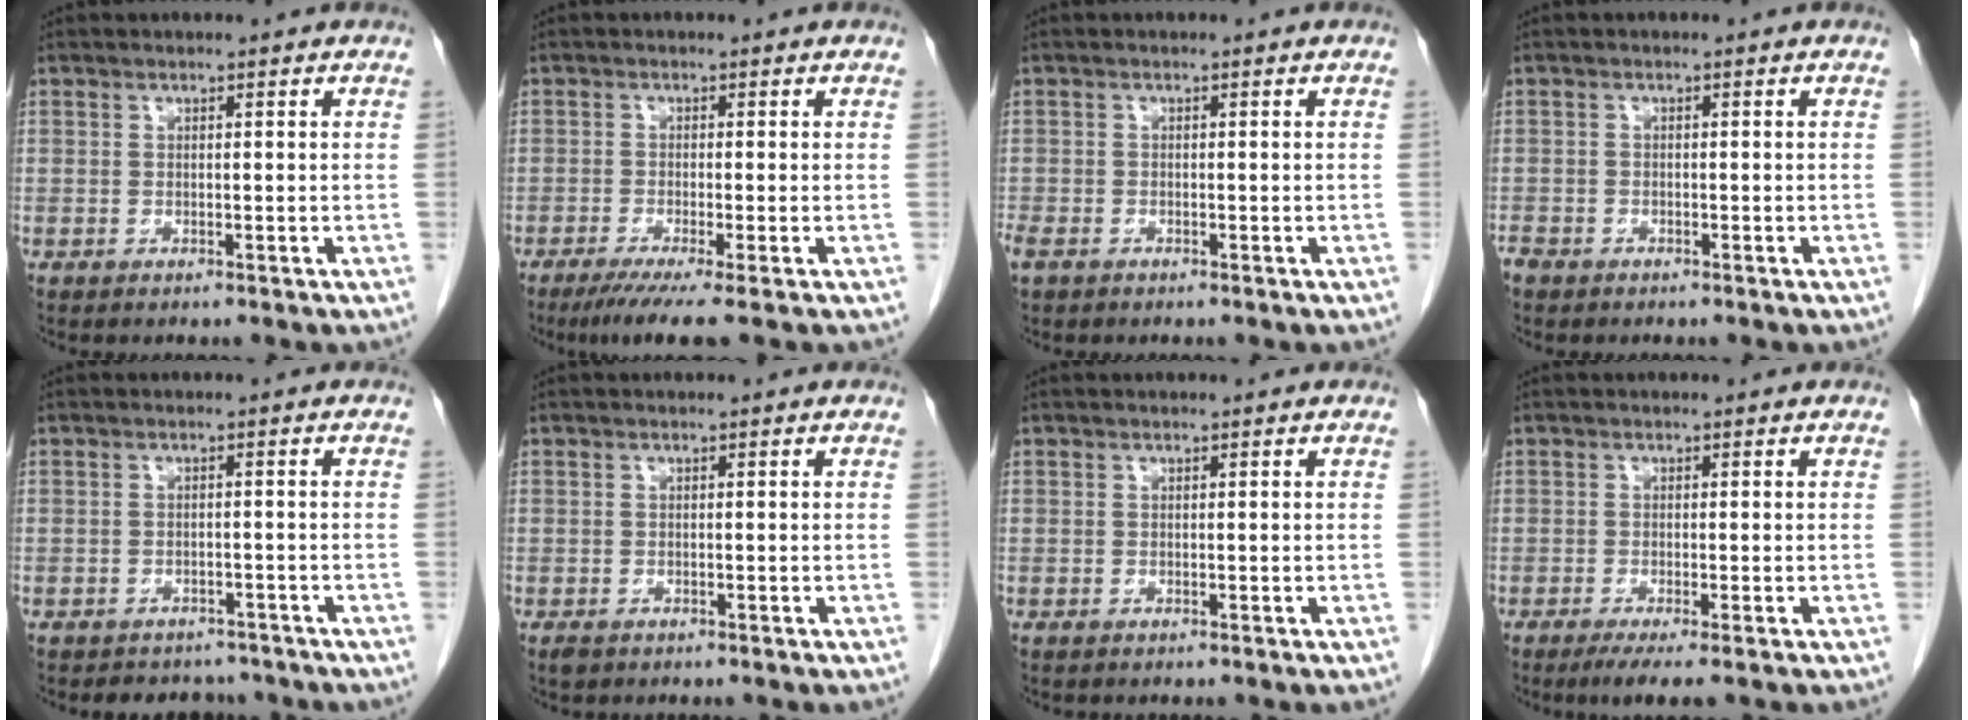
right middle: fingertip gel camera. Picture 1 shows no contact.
{"total": 5.3, "force": [-3.7, -0.5, 3.9], "torque": [-0.059, -0.016, -0.064]}
{"total": 2.3, "force": [-1.5, 1.3, 1.2], "torque": [-0.030, -0.006, -0.026]}
{"total": 1.7, "force": [-1.4, 0.9, 0.4], "torque": [-0.010, 0.000, -0.024]}
{"total": 5.3, "force": [-4.7, 2.4, 0.4], "torque": [-0.002, 0.006, -0.055]}
{"total": 0.9, "force": [-0.6, 0.5, 0.4], "torque": [-0.013, -0.001, -0.008]}
{"total": 0.0}
{"total": 3.4, "force": [-2.2, 0.1, 2.6], "torque": [-0.042, -0.012, -0.037]}